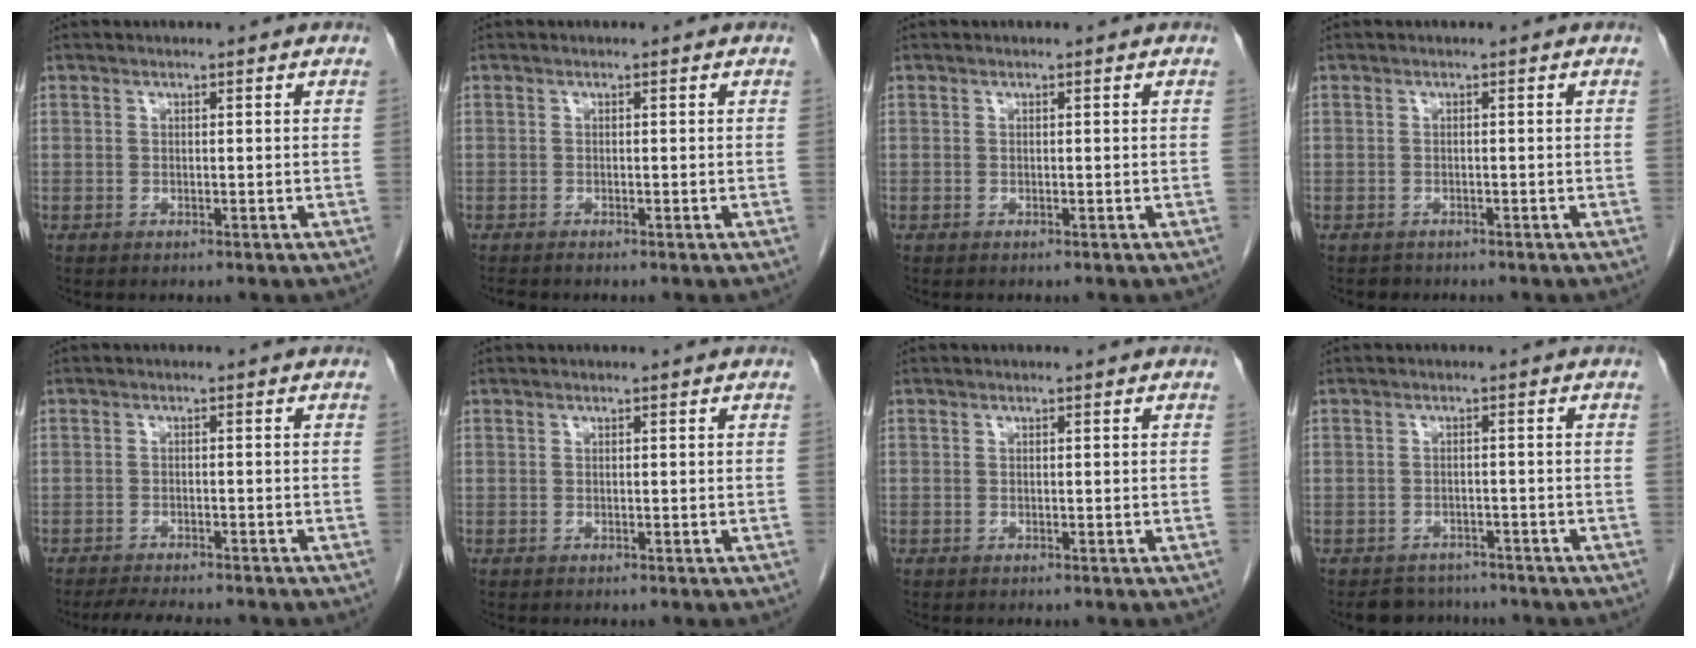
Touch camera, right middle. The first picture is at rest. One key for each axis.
{"total": 0.8, "fx": -0.7, "fy": -0.1, "fz": 0.3, "tx": -0.009, "ty": -0.002, "tz": -0.014}
{"total": 0.0}
{"total": 0.9, "fx": -0.7, "fy": 0.4, "fz": -0.1, "tx": -0.009, "ty": -0.001, "tz": -0.013}
{"total": 6.7, "fx": -5.9, "fy": 0.9, "fz": 3.0, "tx": -0.045, "ty": -0.014, "tz": -0.088}
{"total": 0.0}
{"total": 0.0}
{"total": 3.9, "fx": -3.5, "fy": 1.7, "fz": -0.3, "tx": 0.004, "ty": 0.002, "tz": -0.052}